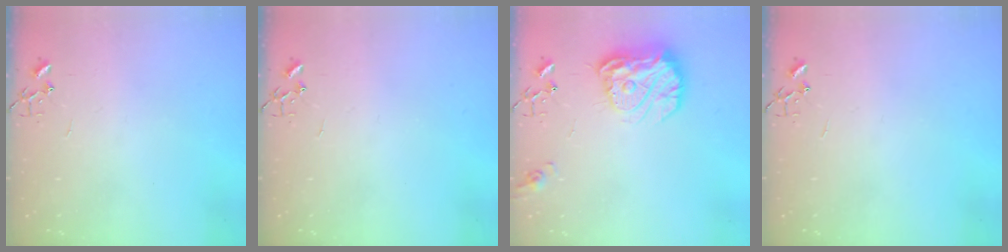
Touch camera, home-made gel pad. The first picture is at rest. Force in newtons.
{"total": 0.0}
{"total": 16.7, "press": 16.6, "slide": 1.2}
{"total": 0.0}